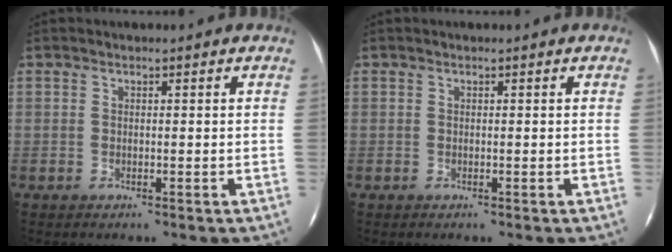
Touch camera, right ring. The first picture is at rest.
{"total": 0.0}